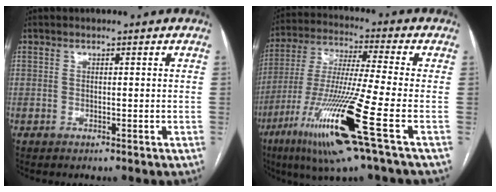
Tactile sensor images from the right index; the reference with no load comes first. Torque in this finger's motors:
{"motor_torque": [2.02, -0.12, 1.05, 0.21]}